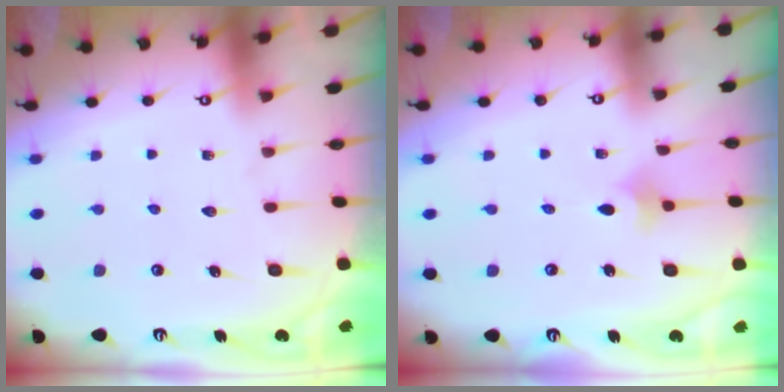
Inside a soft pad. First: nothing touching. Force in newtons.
{"total": 2.4, "press": 2.4, "slide": 0.5}